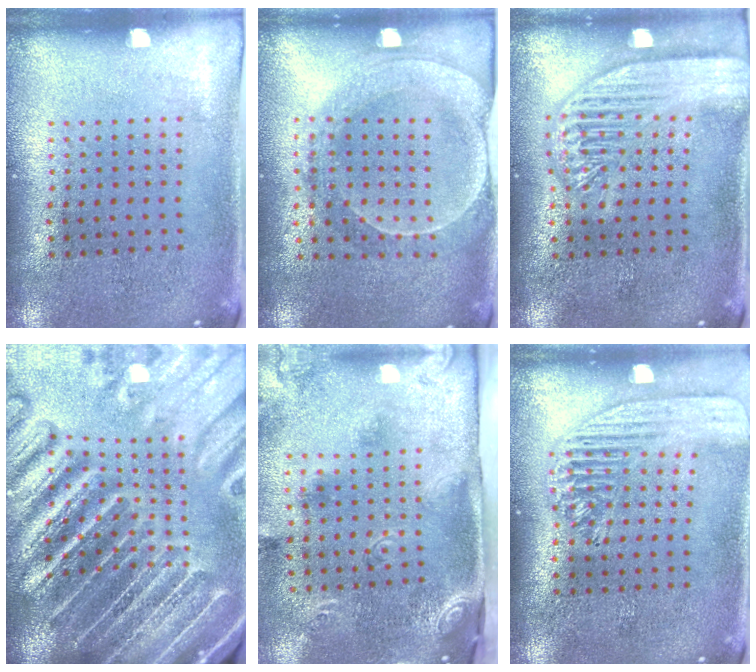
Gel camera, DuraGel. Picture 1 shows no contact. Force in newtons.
{"total": 1.9, "press": 1.8, "slide": 0.6}
{"total": 3.3, "press": 3.3, "slide": 0.3}
{"total": 5.7, "press": 4.9, "slide": 2.8}
{"total": 2.8, "press": 1.7, "slide": 2.2}
{"total": 1.6, "press": 1.4, "slide": 0.6}